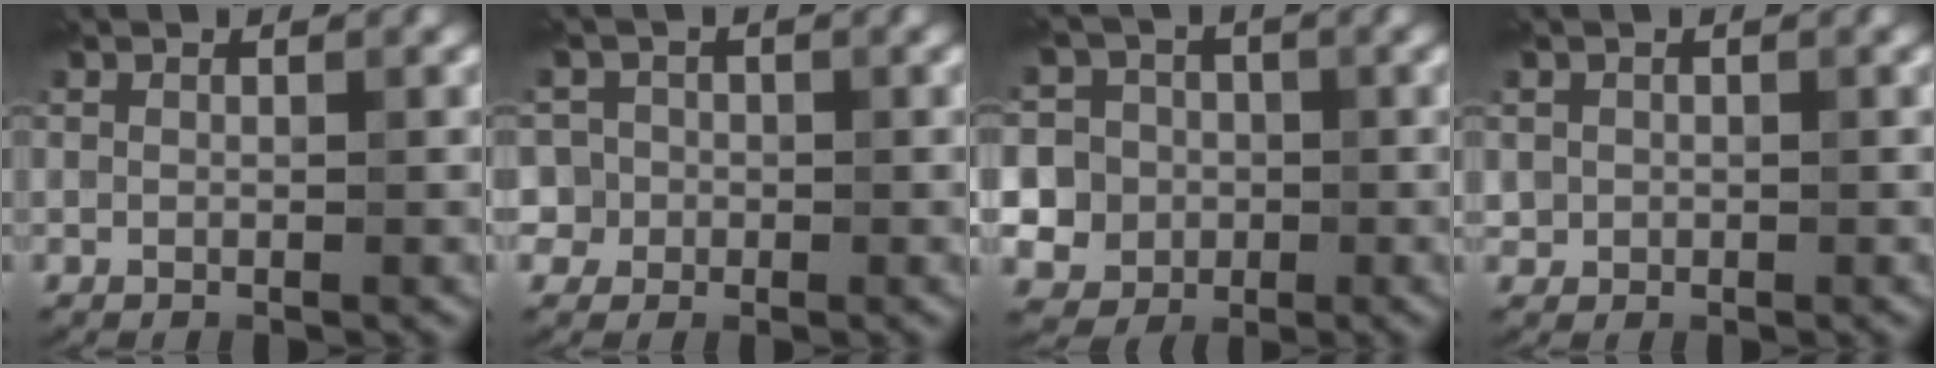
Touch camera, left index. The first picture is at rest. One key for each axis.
{"total": 4.1, "fx": 0.0, "fy": 4.1, "fz": 0.9, "tx": 0.000, "ty": 0.021, "tz": -0.018}
{"total": 8.6, "fx": 0.6, "fy": 8.1, "fz": 2.6, "tx": -0.066, "ty": 0.030, "tz": -0.016}
{"total": 1.0, "fx": 0.0, "fy": 1.0, "fz": 0.0, "tx": 0.004, "ty": -0.007, "tz": 0.001}